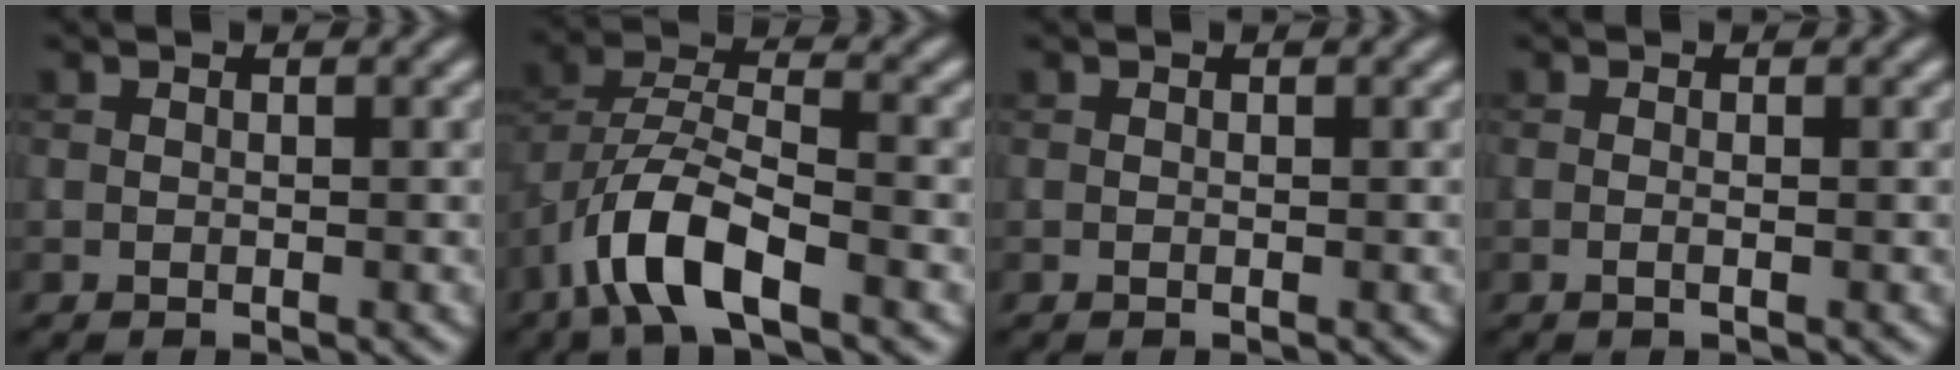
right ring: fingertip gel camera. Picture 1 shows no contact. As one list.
[{"total": 6.9, "force": [-3.8, 2.5, 5.2], "torque": [-0.100, 0.002, -0.078]}, {"total": 0.0}, {"total": 0.9, "force": [-0.1, 0.3, 0.8], "torque": [-0.014, -0.007, -0.007]}]